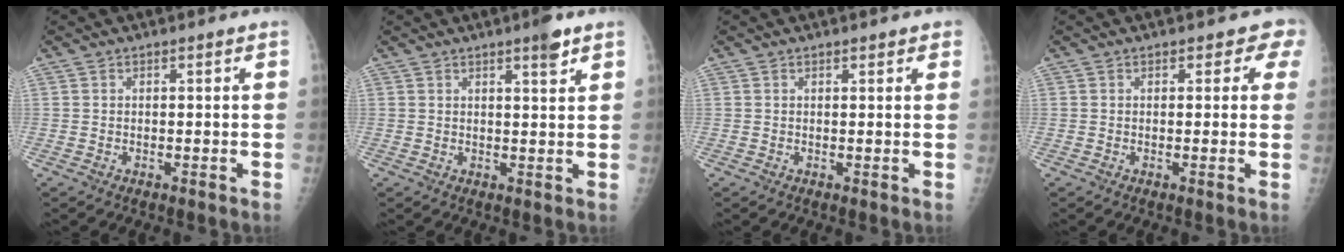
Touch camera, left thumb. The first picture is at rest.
{"total": 3.4, "force": [2.3, 0.5, 2.4], "torque": [-0.032, -0.013, 0.032]}
{"total": 1.6, "force": [1.2, 0.6, 0.9], "torque": [-0.003, -0.001, 0.011]}
{"total": 2.6, "force": [1.5, 1.8, 1.0], "torque": [0.020, -0.004, 0.003]}